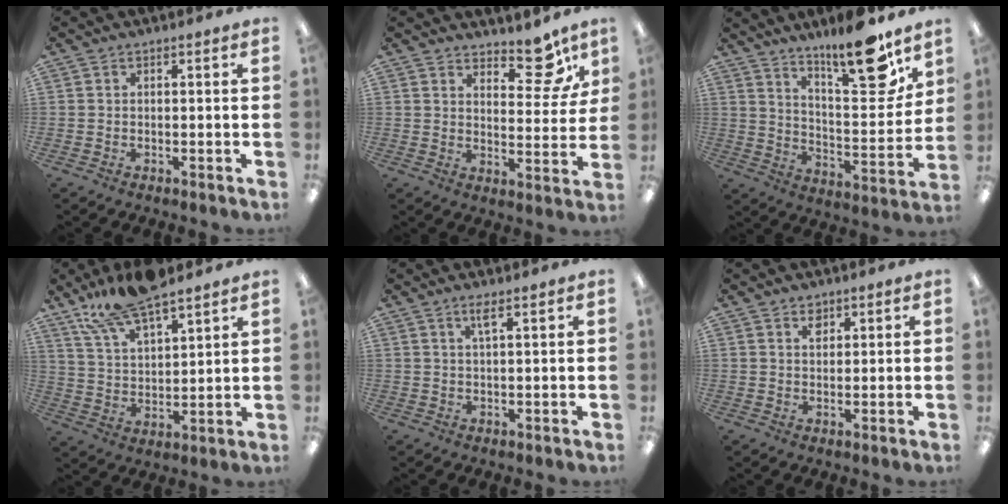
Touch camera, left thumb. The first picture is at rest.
{"total": 10.0, "force": [7.6, 4.1, 5.0], "torque": [-0.056, -0.050, 0.129]}
{"total": 17.3, "force": [13.4, 4.1, 10.2], "torque": [-0.154, -0.095, 0.216]}
{"total": 14.1, "force": [11.1, 4.8, 7.3], "torque": [-0.136, -0.053, 0.198]}
{"total": 2.7, "force": [1.8, 0.3, 2.0], "torque": [-0.046, 0.002, 0.029]}
{"total": 2.4, "force": [1.8, 1.5, 0.8], "torque": [-0.003, -0.007, 0.030]}